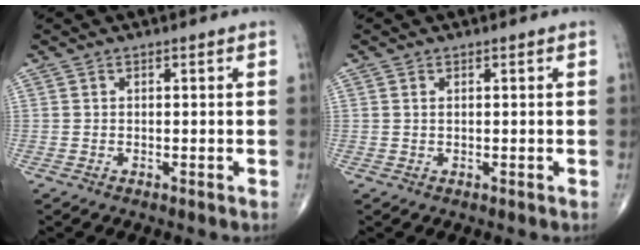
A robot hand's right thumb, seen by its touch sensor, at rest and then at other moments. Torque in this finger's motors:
{"motor_torque": [-0.61, -0.09, -0.26, 0.02, 0.00]}